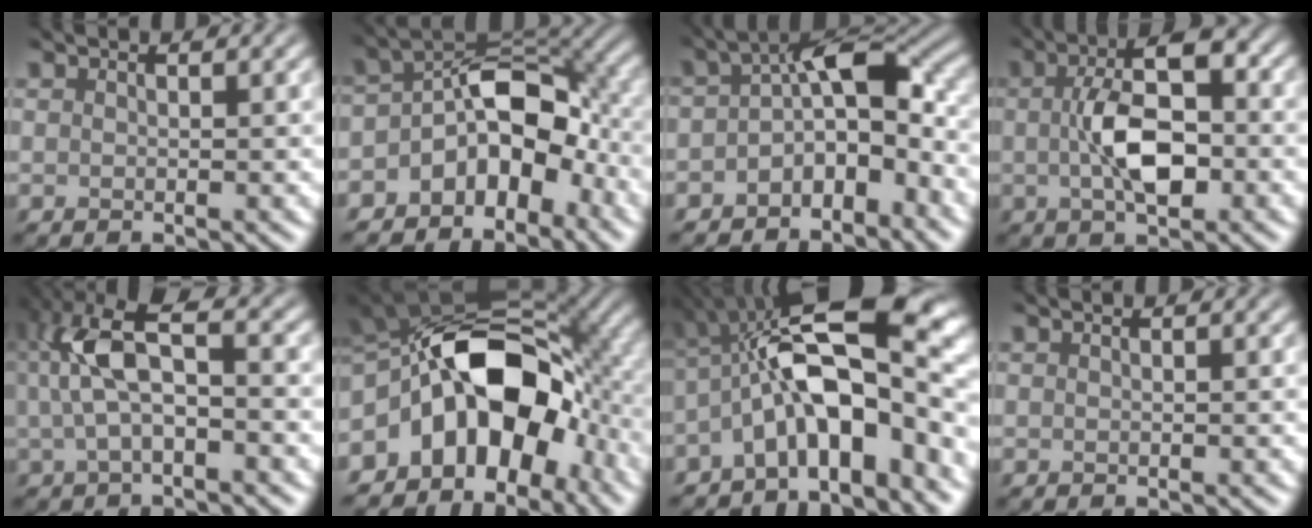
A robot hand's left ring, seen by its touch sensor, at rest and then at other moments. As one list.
[{"total": 6.5, "force": [-4.3, 3.6, 3.3], "torque": [-0.039, 0.008, -0.074]}, {"total": 5.6, "force": [-3.2, 2.6, 3.8], "torque": [-0.055, 0.013, -0.058]}, {"total": 5.9, "force": [-1.2, 2.6, 5.2], "torque": [-0.102, 0.003, -0.016]}, {"total": 6.0, "force": [-0.2, 2.7, 5.4], "torque": [-0.132, 0.007, 0.001]}, {"total": 12.0, "force": [-5.4, 7.3, 7.9], "torque": [-0.105, 0.009, -0.097]}, {"total": 11.2, "force": [-3.3, 4.3, 9.8], "torque": [-0.165, 0.021, -0.063]}, {"total": 0.0}]